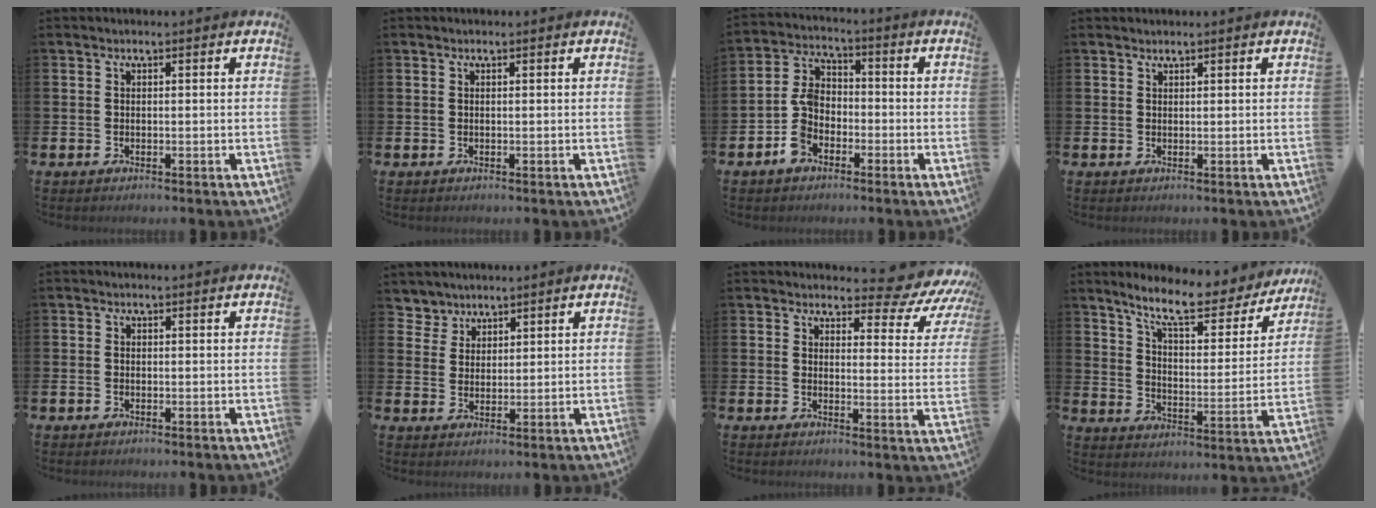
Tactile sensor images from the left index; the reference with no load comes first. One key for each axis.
{"total": 0.0}
{"total": 5.9, "fx": -2.5, "fy": 4.0, "fz": 3.4, "tx": -0.084, "ty": 0.010, "tz": -0.054}
{"total": 0.9, "fx": 0.9, "fy": 0.2, "fz": 0.0, "tx": 0.014, "ty": -0.004, "tz": 0.014}
{"total": 0.6, "fx": -0.3, "fy": 0.5, "fz": 0.3, "tx": -0.002, "ty": 0.001, "tz": -0.009}
{"total": 2.7, "fx": 2.4, "fy": 1.3, "fz": -0.1, "tx": 0.009, "ty": -0.008, "tz": 0.045}
{"total": 5.3, "fx": 4.7, "fy": 1.9, "fz": 1.7, "tx": -0.017, "ty": -0.045, "tz": 0.071}
{"total": 10.1, "fx": 8.9, "fy": 2.1, "fz": 4.3, "tx": -0.108, "ty": -0.054, "tz": 0.151}